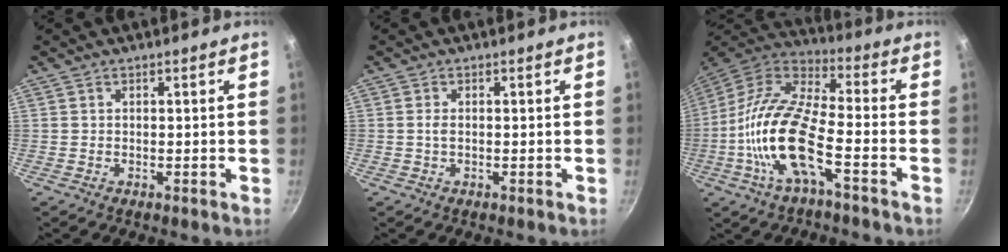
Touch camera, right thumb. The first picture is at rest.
{"total": 1.1, "force": [0.0, 0.6, 0.9], "torque": [-0.019, 0.001, -0.001]}
{"total": 17.2, "force": [-5.5, 5.8, 15.2], "torque": [-0.298, 0.038, -0.122]}